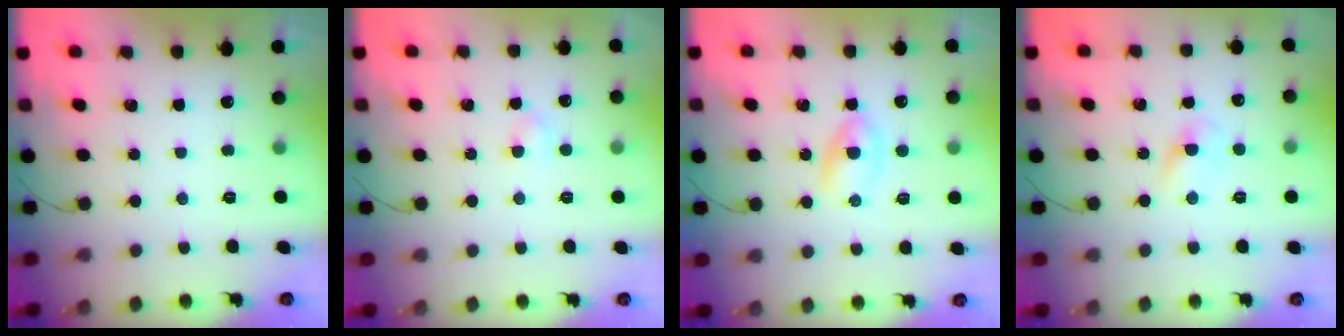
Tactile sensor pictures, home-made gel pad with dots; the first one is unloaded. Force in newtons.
{"total": 2.3, "press": 2.1, "slide": 1.0}
{"total": 2.9, "press": 2.6, "slide": 1.3}
{"total": 2.4, "press": 2.2, "slide": 1.0}